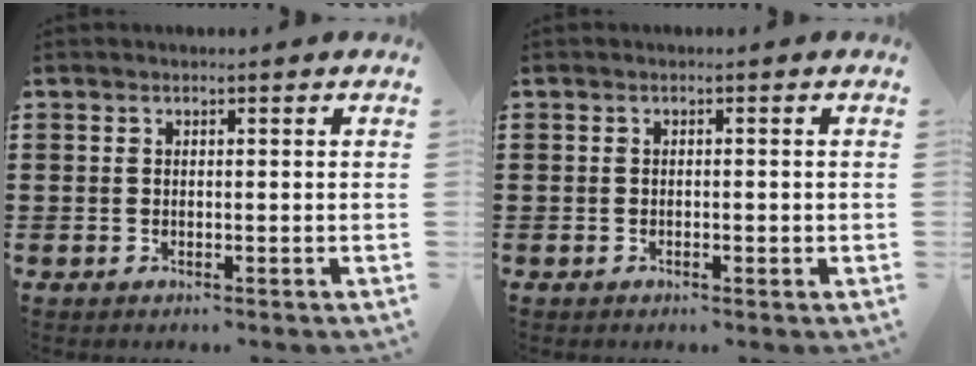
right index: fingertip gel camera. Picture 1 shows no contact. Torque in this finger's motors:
{"motor_torque": [-0.41, 0.63, -0.02, -0.01]}